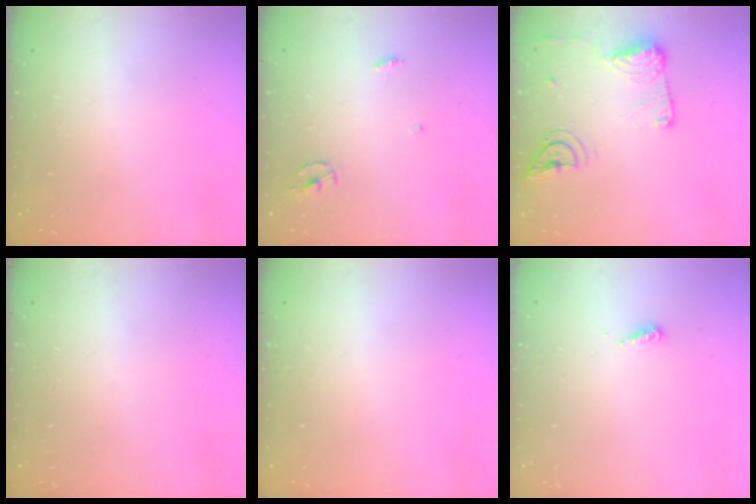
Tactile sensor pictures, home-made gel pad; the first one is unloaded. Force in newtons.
{"total": 2.5, "press": 2.5, "slide": 0.1}
{"total": 12.8, "press": 12.7, "slide": 1.6}
{"total": 0.0}
{"total": 0.0}
{"total": 3.1, "press": 3.1, "slide": 0.2}